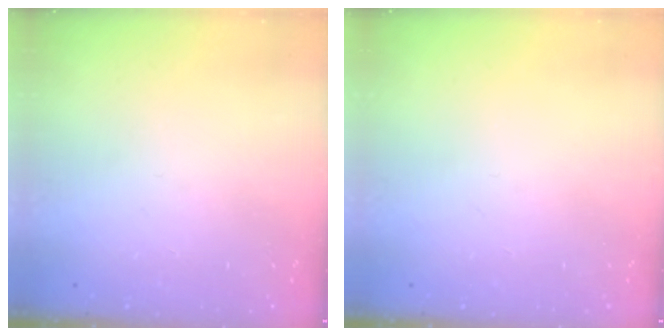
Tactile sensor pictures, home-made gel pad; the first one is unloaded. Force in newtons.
{"total": 0.0}